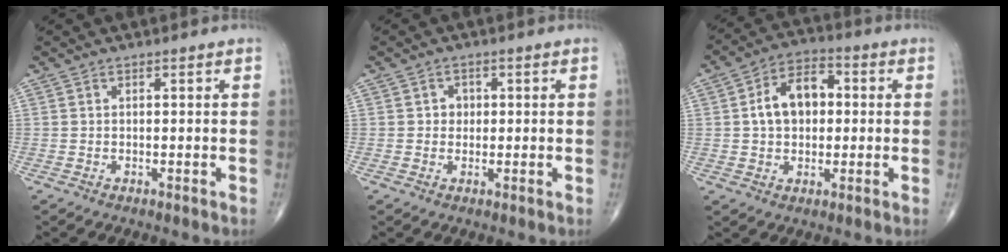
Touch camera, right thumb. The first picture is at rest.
{"total": 2.0, "force": [0.2, 1.8, 0.8], "torque": [0.006, 0.003, -0.001]}
{"total": 10.1, "force": [0.9, 6.8, 7.4], "torque": [-0.103, 0.022, 0.009]}